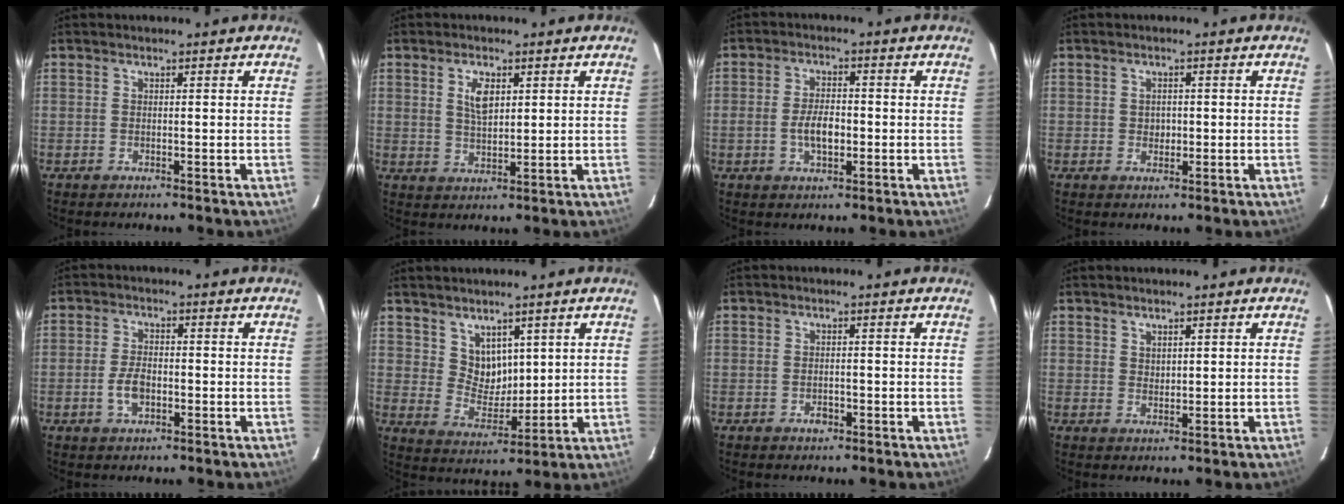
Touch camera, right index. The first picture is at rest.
{"total": 4.7, "force": [1.7, 2.3, 3.7], "torque": [-0.065, 0.004, 0.033]}
{"total": 5.4, "force": [-1.2, 2.7, 4.5], "torque": [-0.091, 0.003, -0.019]}
{"total": 1.9, "force": [-0.1, 1.7, 0.8], "torque": [-0.010, 0.003, -0.001]}
{"total": 4.5, "force": [-1.6, 2.5, 3.4], "torque": [-0.072, 0.001, -0.027]}
{"total": 6.4, "force": [3.7, 4.6, 2.4], "torque": [-0.033, 0.002, 0.080]}
{"total": 1.6, "force": [-1.0, 0.6, 1.1], "torque": [-0.023, 0.000, -0.017]}
{"total": 1.7, "force": [1.3, 0.9, 0.5], "torque": [-0.005, 0.001, 0.024]}